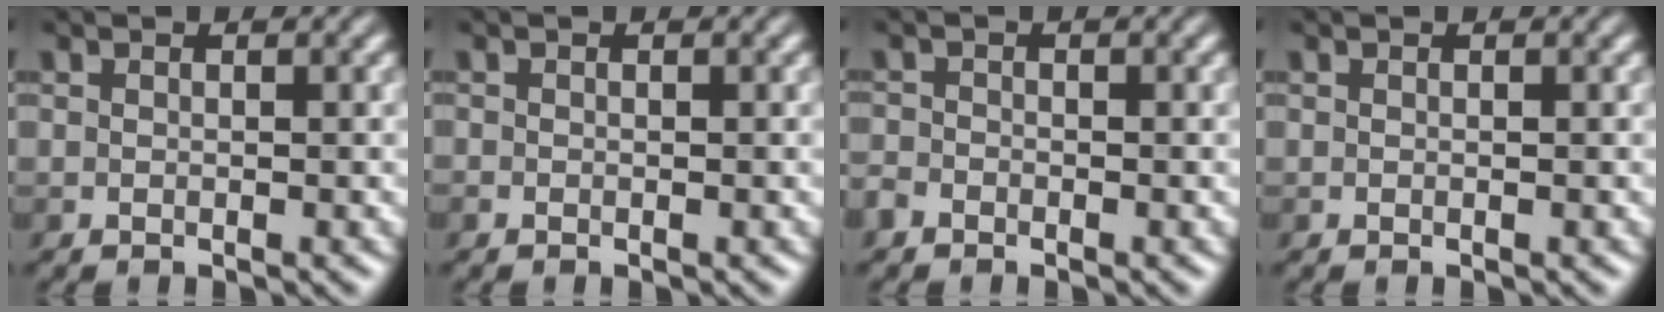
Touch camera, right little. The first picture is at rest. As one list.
[{"total": 0.0}, {"total": 1.2, "force": [-0.9, 0.8, 0.1], "torque": [0.002, 0.001, -0.023]}, {"total": 0.0}]